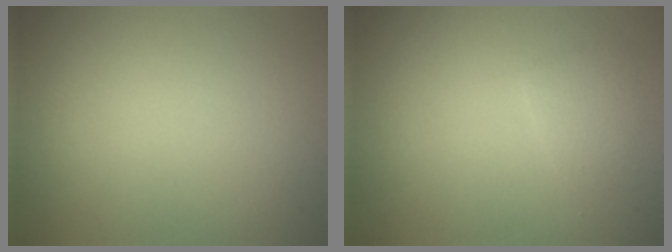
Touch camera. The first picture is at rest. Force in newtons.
{"total": 1.3, "press": 1.3, "slide": 0.1}